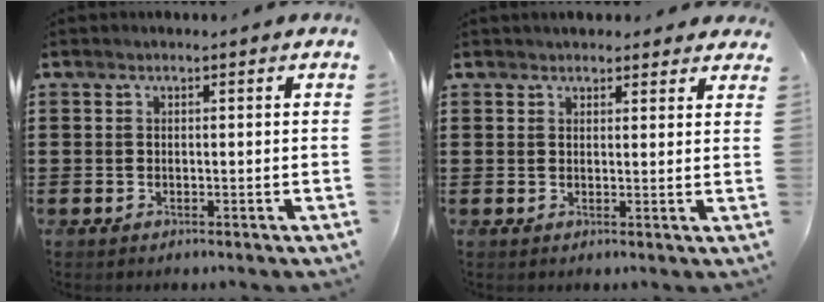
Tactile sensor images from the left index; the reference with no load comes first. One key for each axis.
{"total": 2.2, "fx": 2.1, "fy": 0.7, "fz": 0.2, "tx": -0.002, "ty": -0.002, "tz": 0.039}